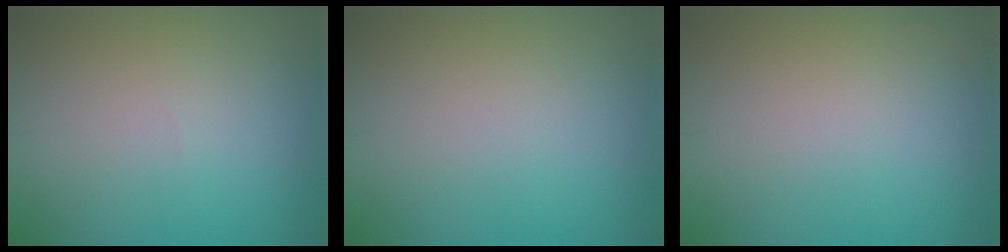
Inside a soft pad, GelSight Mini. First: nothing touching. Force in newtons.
{"total": 0.0}
{"total": 0.0}